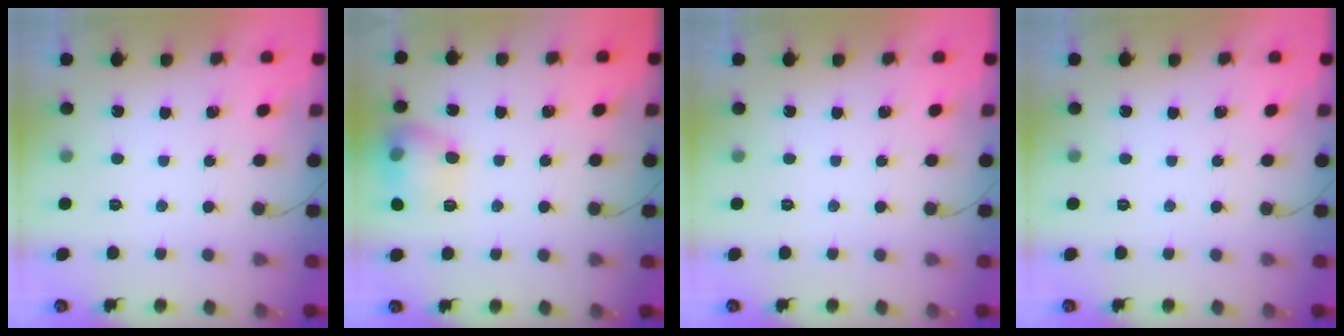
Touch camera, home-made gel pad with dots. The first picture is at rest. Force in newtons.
{"total": 12.2, "press": 12.2, "slide": 0.8}
{"total": 0.0}
{"total": 0.0}